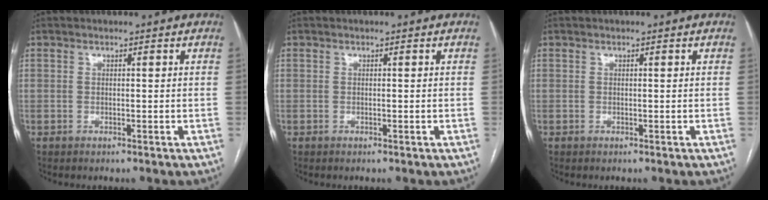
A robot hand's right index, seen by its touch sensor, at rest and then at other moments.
{"total": 0.0}
{"total": 0.0}